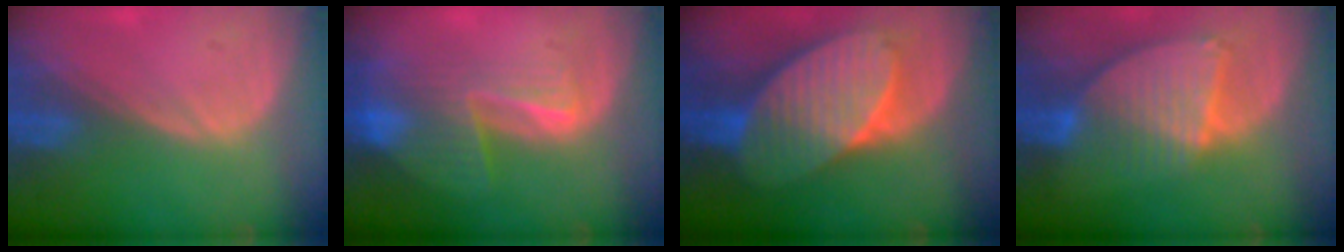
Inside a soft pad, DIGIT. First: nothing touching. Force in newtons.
{"total": 8.3, "press": 7.2, "slide": 4.3}
{"total": 10.9, "press": 10.9, "slide": 0.7}
{"total": 8.7, "press": 7.5, "slide": 4.4}